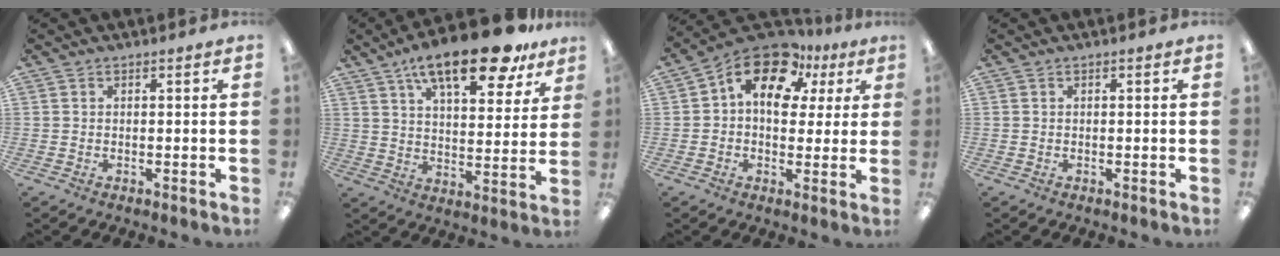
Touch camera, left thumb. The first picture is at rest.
{"total": 18.1, "force": [12.2, 6.3, 11.9], "torque": [-0.184, -0.059, 0.198]}
{"total": 14.3, "force": [7.4, 8.5, 8.8], "torque": [-0.158, -0.036, 0.132]}
{"total": 0.0}